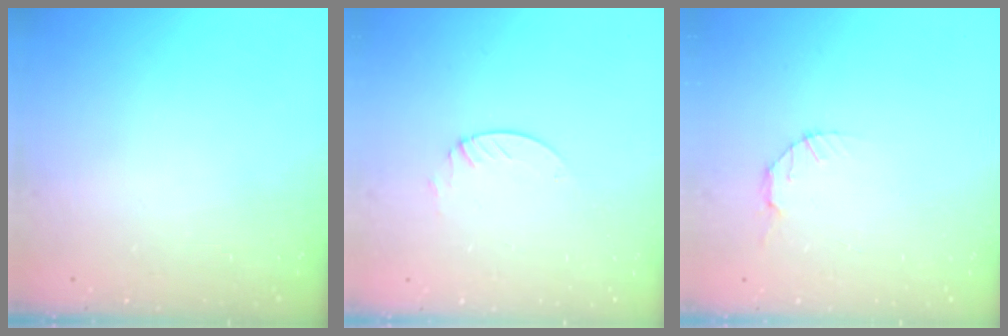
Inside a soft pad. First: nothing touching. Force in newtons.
{"total": 2.1, "press": 2.1, "slide": 0.2}
{"total": 2.8, "press": 2.8, "slide": 0.4}